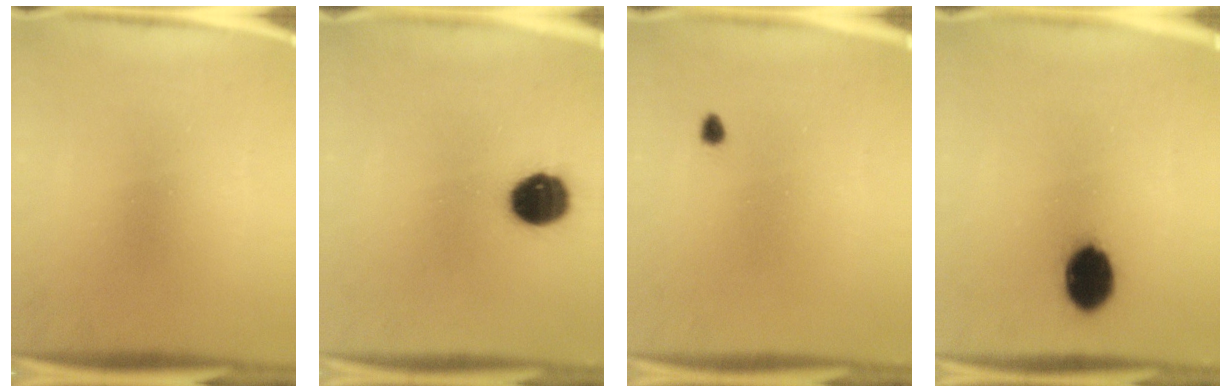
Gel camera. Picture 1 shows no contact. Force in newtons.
{"total": 10.7}
{"total": 1.0}
{"total": 10.0}